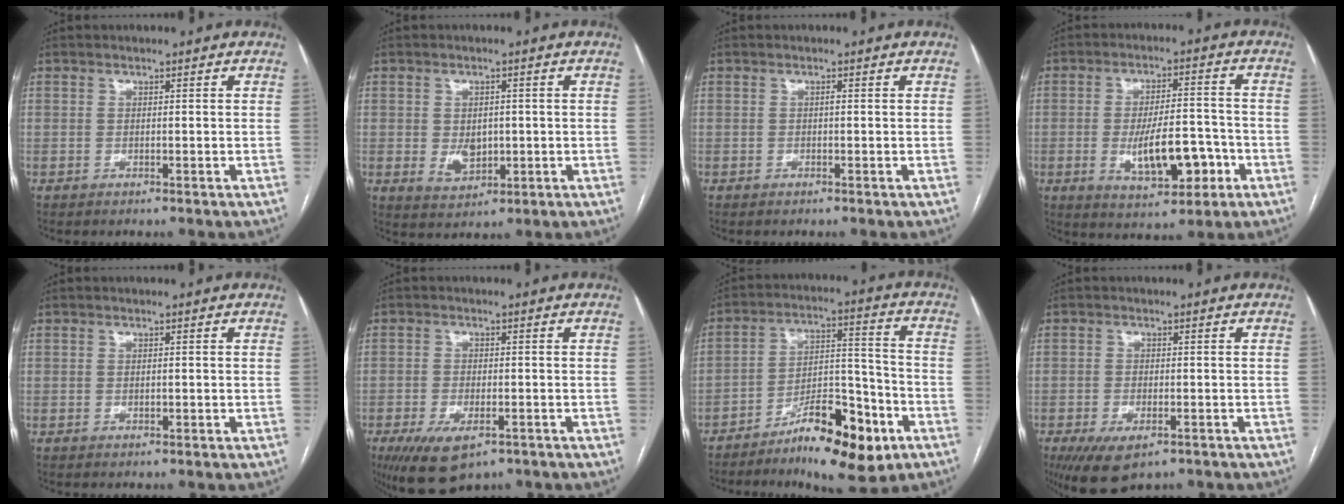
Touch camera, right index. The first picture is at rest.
{"total": 4.5, "force": [-0.3, 3.2, 3.1], "torque": [-0.049, -0.001, 0.011]}
{"total": 0.0}
{"total": 10.2, "force": [-3.1, 3.7, 9.0], "torque": [-0.154, 0.007, -0.041]}
{"total": 0.6, "force": [-0.2, 0.3, 0.5], "torque": [-0.013, 0.000, 0.000]}
{"total": 8.2, "force": [-4.8, 3.6, 5.6], "torque": [-0.099, -0.015, -0.073]}
{"total": 14.7, "force": [-8.5, 4.4, 11.2], "torque": [-0.167, 0.022, -0.132]}
{"total": 7.1, "force": [-4.4, 3.1, 4.7], "torque": [-0.080, -0.013, -0.067]}